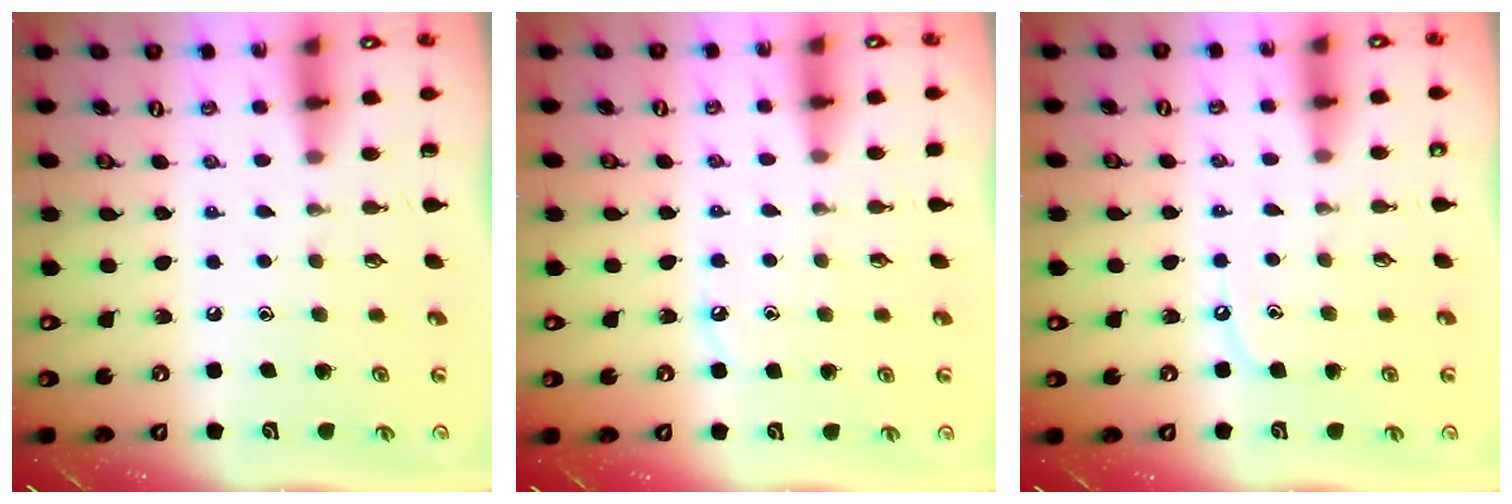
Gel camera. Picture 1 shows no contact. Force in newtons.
{"total": 3.2, "press": 3.2, "slide": 0.5}
{"total": 3.8, "press": 3.8, "slide": 0.6}